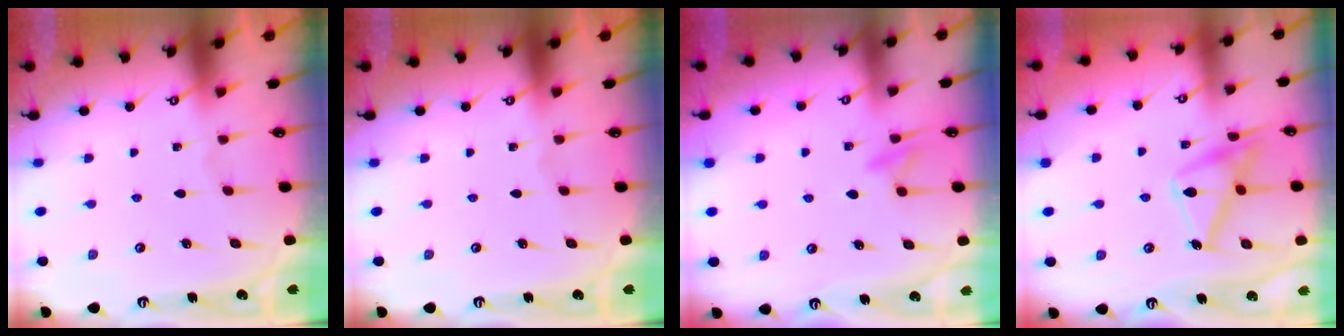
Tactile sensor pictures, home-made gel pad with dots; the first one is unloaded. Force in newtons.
{"total": 0.0}
{"total": 8.6, "press": 8.5, "slide": 1.0}
{"total": 16.6, "press": 16.6, "slide": 0.9}